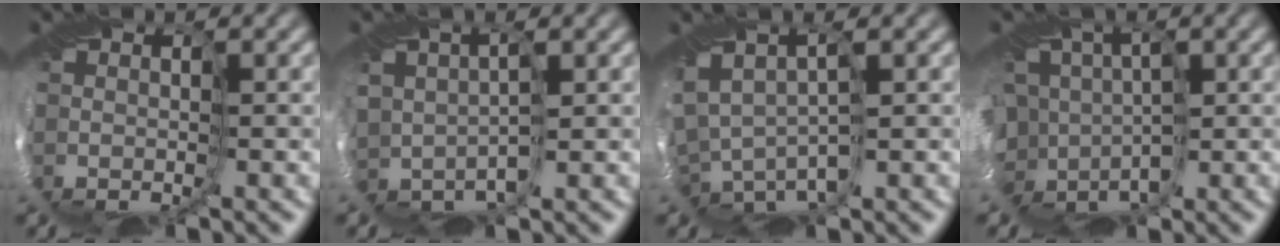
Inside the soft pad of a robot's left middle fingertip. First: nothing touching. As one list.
[{"total": 1.1, "force": [0.4, 1.1, 0.1], "torque": [-0.024, 0.011, 0.006]}, {"total": 2.8, "force": [-0.2, 1.6, 2.3], "torque": [-0.073, 0.004, 0.017]}, {"total": 8.7, "force": [-0.3, 7.4, 4.7], "torque": [-0.104, 0.021, -0.035]}]